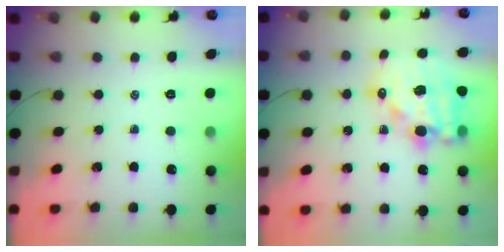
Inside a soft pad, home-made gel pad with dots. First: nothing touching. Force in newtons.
{"total": 15.0, "press": 14.6, "slide": 3.2}